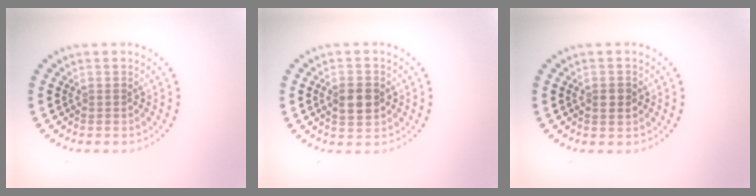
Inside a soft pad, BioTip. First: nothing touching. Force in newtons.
{"total": 2.9, "press": 2.9, "slide": 0.0}
{"total": 1.4, "press": 1.4, "slide": 0.1}